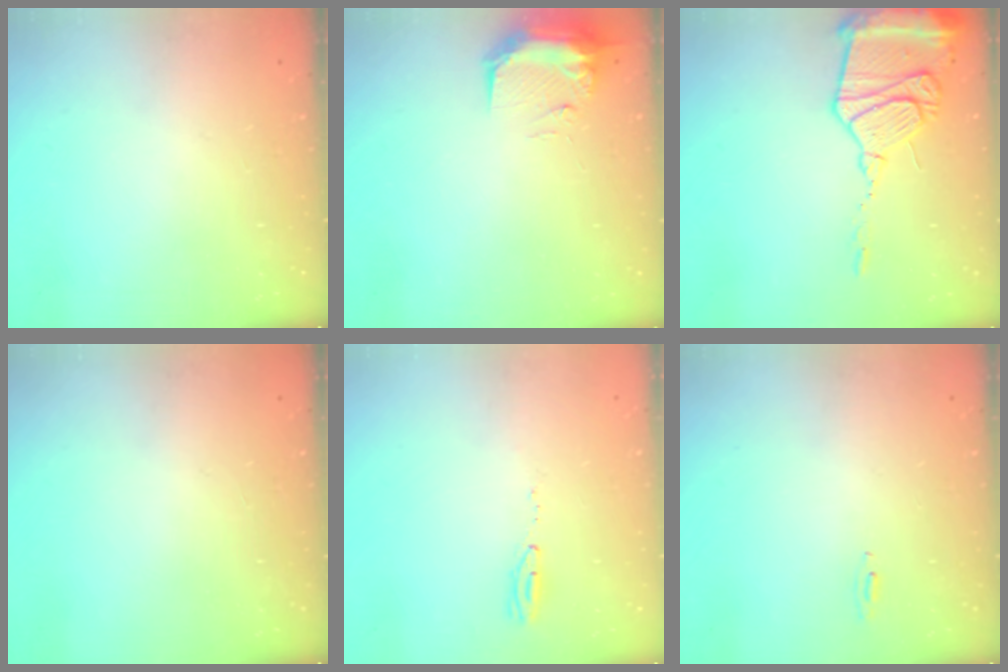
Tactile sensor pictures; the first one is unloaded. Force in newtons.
{"total": 9.2, "press": 9.0, "slide": 1.5}
{"total": 17.8, "press": 17.7, "slide": 1.5}
{"total": 0.9, "press": 0.0, "slide": 0.9}
{"total": 14.6, "press": 5.0, "slide": 13.7}
{"total": 3.8, "press": 2.8, "slide": 2.6}